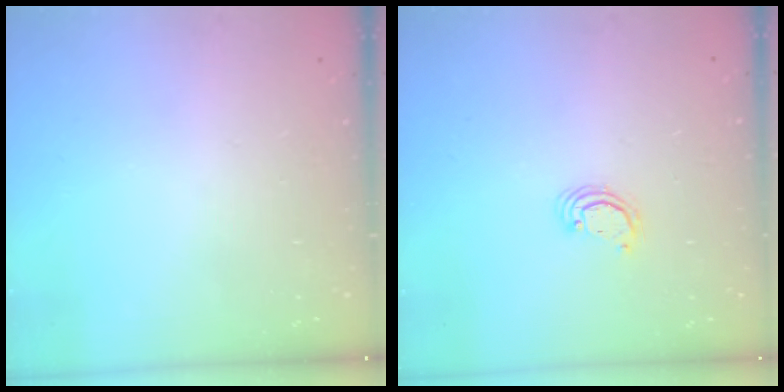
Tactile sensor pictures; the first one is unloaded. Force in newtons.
{"total": 2.4, "press": 2.4, "slide": 0.3}